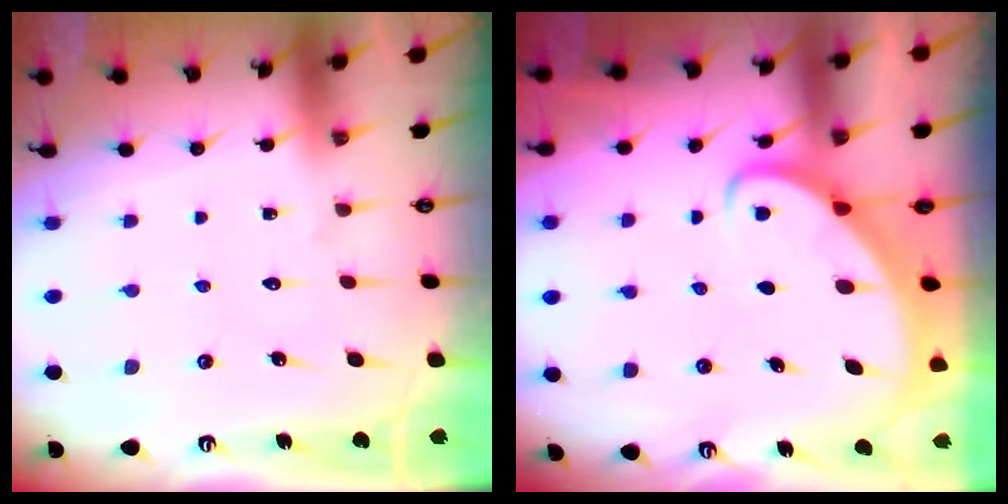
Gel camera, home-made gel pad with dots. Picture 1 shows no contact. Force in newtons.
{"total": 2.5, "press": 2.5, "slide": 0.3}